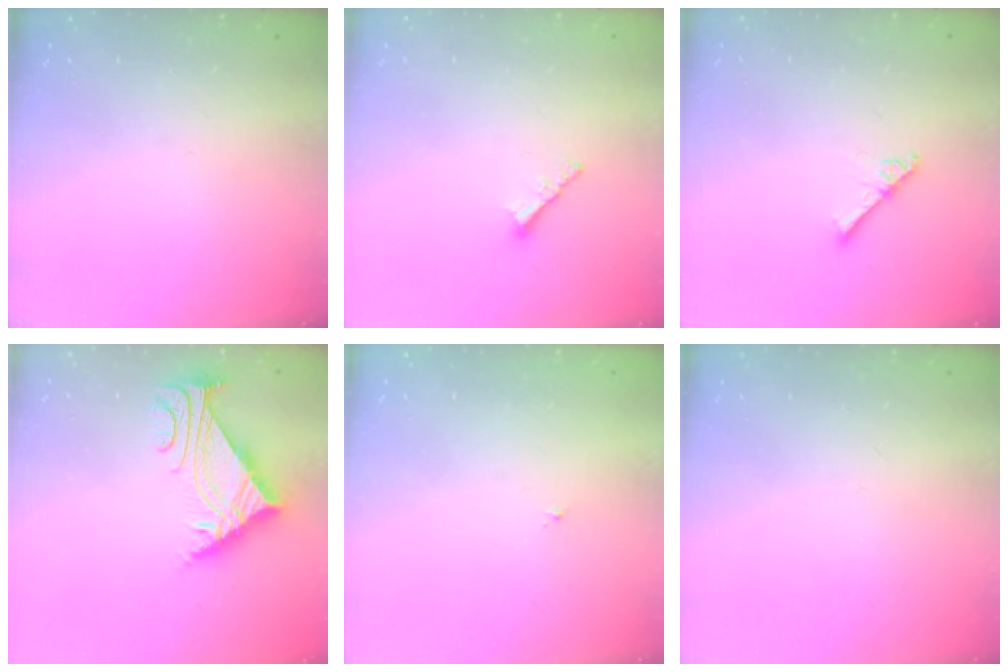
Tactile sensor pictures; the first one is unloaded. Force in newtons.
{"total": 2.1, "press": 2.0, "slide": 0.5}
{"total": 2.5, "press": 2.5, "slide": 0.3}
{"total": 7.5, "press": 7.5, "slide": 0.4}
{"total": 0.8, "press": 0.7, "slide": 0.3}
{"total": 0.0}